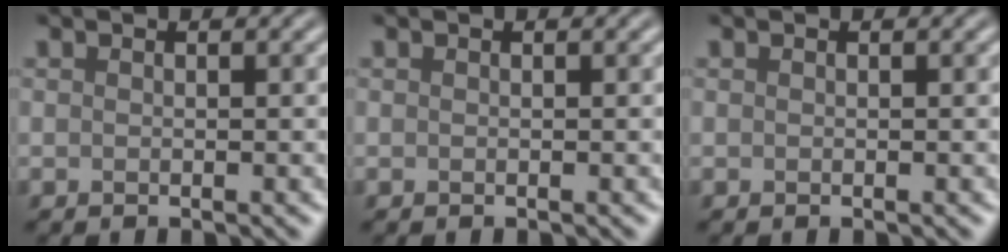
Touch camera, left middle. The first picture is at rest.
{"total": 0.0}
{"total": 0.0}